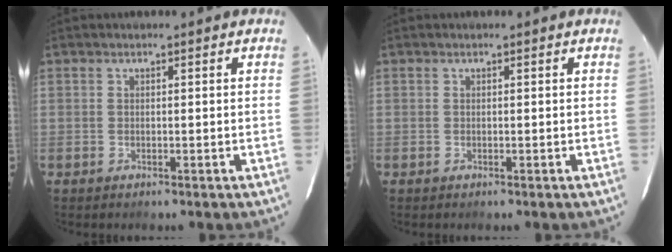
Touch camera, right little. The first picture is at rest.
{"total": 0.0}